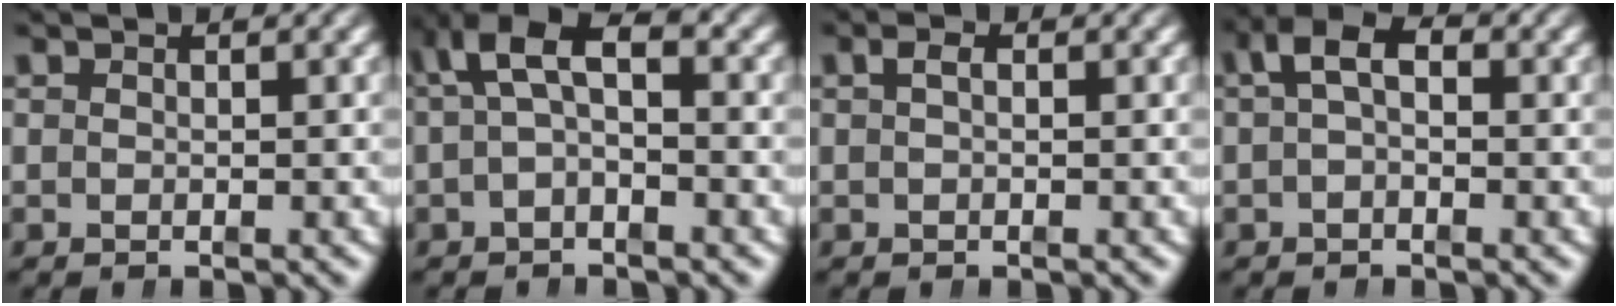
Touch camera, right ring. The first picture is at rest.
{"total": 5.8, "force": [1.6, 3.3, 4.6], "torque": [-0.073, 0.012, 0.014]}
{"total": 0.9, "force": [0.2, 0.1, 0.9], "torque": [-0.012, 0.005, 0.003]}
{"total": 4.2, "force": [1.4, 2.2, 3.3], "torque": [-0.046, 0.015, 0.011]}